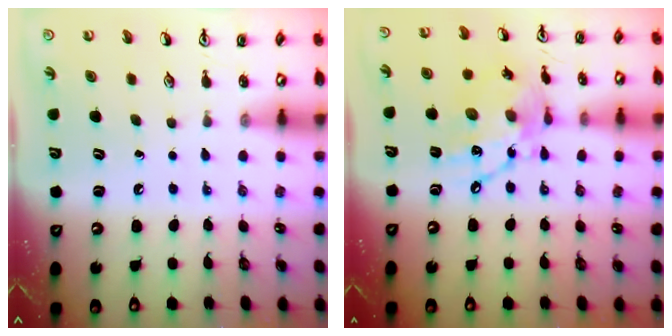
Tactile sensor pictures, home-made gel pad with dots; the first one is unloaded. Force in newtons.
{"total": 14.6, "press": 14.5, "slide": 1.4}